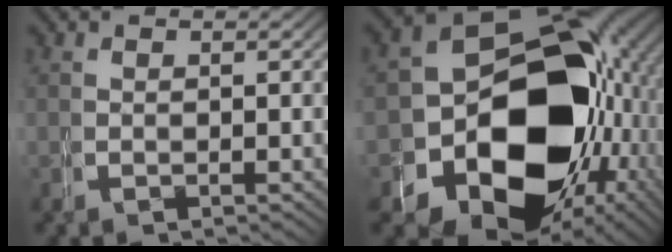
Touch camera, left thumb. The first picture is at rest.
{"total": 26.5, "force": [-3.4, 19.1, 18.1], "torque": [-0.305, -0.084, -0.033]}